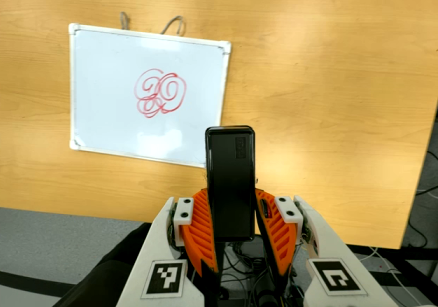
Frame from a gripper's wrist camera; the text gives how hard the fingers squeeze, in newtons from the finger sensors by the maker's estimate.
{"total": 4.8, "left": 3.4, "right": 6.3}